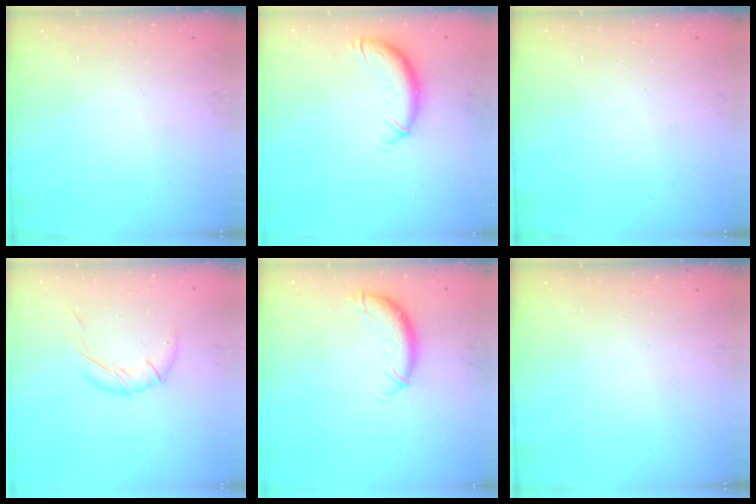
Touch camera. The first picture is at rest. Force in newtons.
{"total": 9.7, "press": 9.7, "slide": 0.9}
{"total": 0.0}
{"total": 9.0, "press": 9.0, "slide": 0.2}
{"total": 9.4, "press": 9.4, "slide": 0.5}
{"total": 0.0}